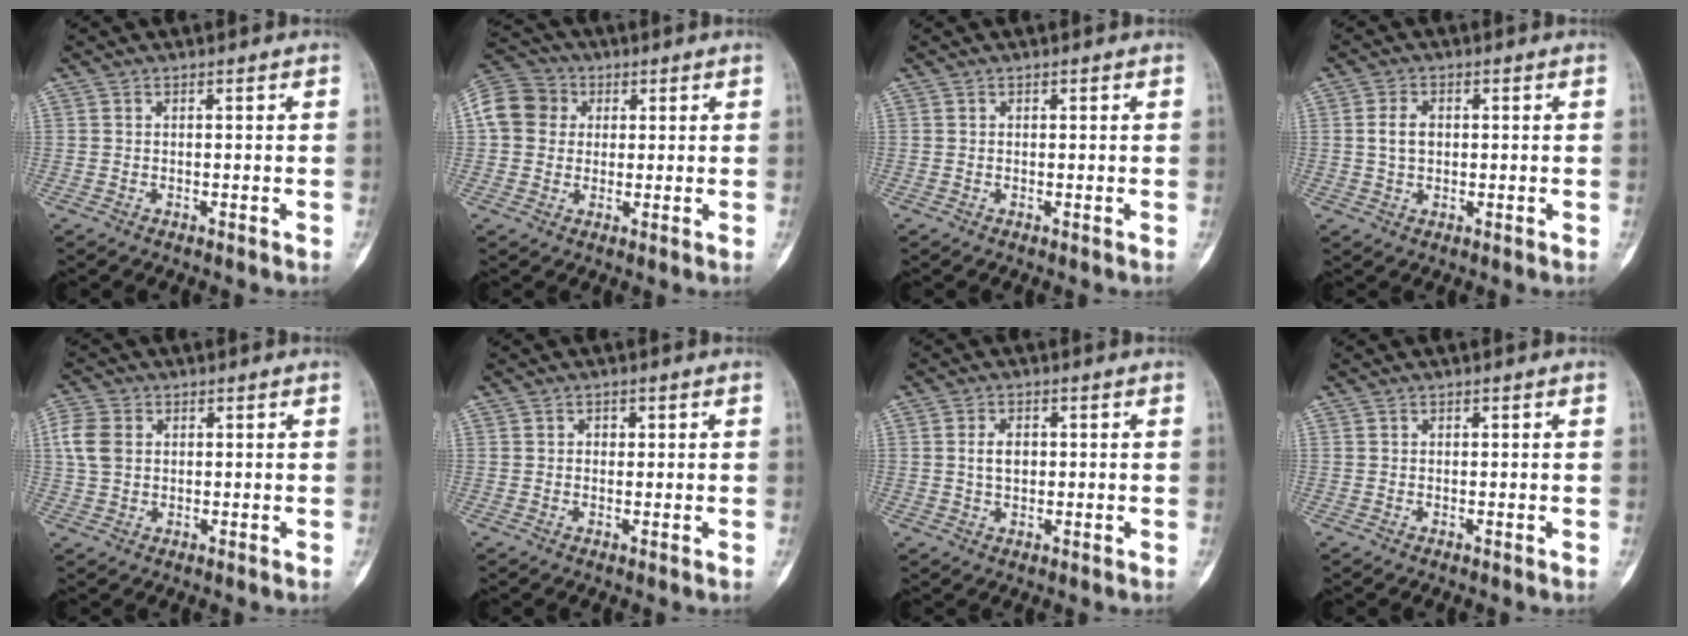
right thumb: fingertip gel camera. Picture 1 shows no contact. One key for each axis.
{"total": 9.6, "fx": 1.6, "fy": 8.5, "fz": 4.2, "tx": -0.072, "ty": 0.015, "tz": 0.018}
{"total": 0.0}
{"total": 3.9, "fx": 0.4, "fy": 2.7, "fz": 2.8, "tx": -0.045, "ty": 0.002, "tz": 0.006}
{"total": 5.7, "fx": 1.1, "fy": 4.4, "fz": 3.5, "tx": -0.079, "ty": 0.006, "tz": 0.018}
{"total": 1.2, "fx": 0.3, "fy": 1.0, "fz": 0.6, "tx": 0.001, "ty": 0.002, "tz": 0.002}
{"total": 3.5, "fx": 0.4, "fy": 2.3, "fz": 2.6, "tx": -0.039, "ty": 0.002, "tz": 0.006}
{"total": 0.0}